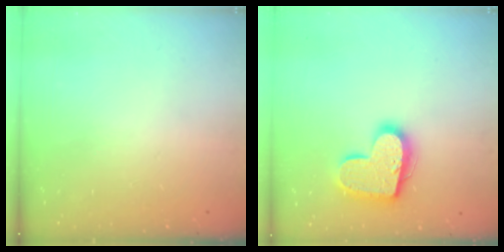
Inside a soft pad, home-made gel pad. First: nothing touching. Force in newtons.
{"total": 16.4, "press": 16.4, "slide": 1.0}